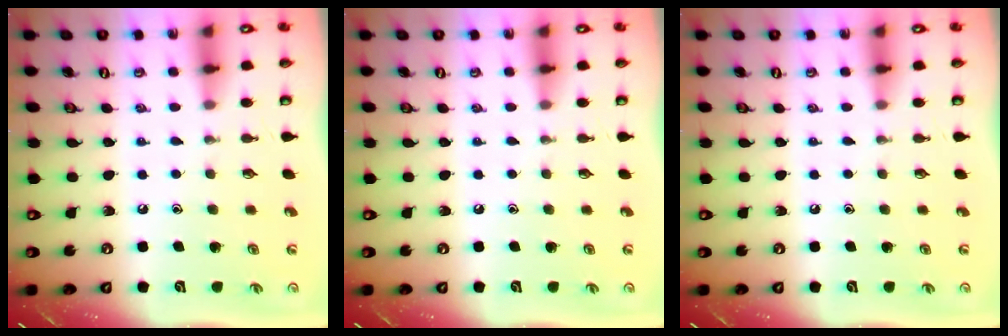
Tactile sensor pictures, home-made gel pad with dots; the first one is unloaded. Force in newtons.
{"total": 0.0}
{"total": 0.0}